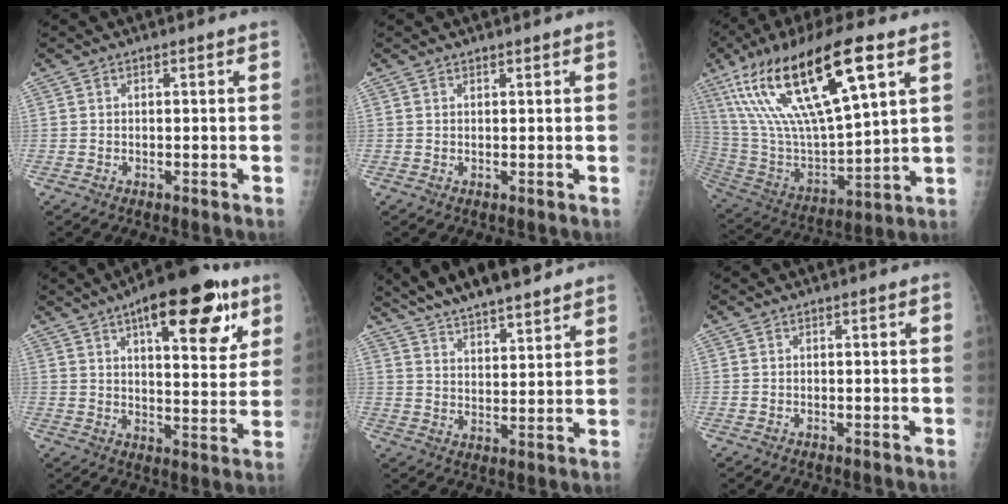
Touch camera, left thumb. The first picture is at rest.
{"total": 0.9, "force": [0.8, 0.2, 0.1], "torque": [0.000, -0.006, 0.014]}
{"total": 27.0, "force": [12.8, 8.2, 22.3], "torque": [-0.422, -0.020, 0.245]}
{"total": 18.9, "force": [9.9, 7.0, 14.5], "torque": [-0.169, -0.034, 0.140]}
{"total": 17.2, "force": [14.6, 3.8, 8.2], "torque": [-0.112, -0.037, 0.234]}
{"total": 0.0}